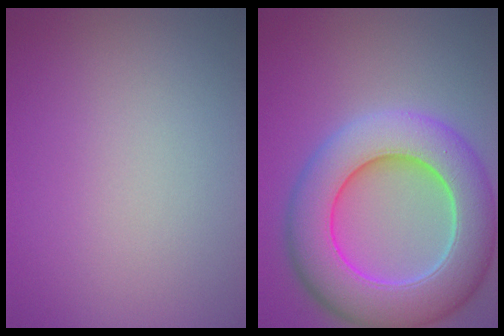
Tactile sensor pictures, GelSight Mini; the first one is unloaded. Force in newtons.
{"total": 10.7, "press": 10.6, "slide": 0.6}